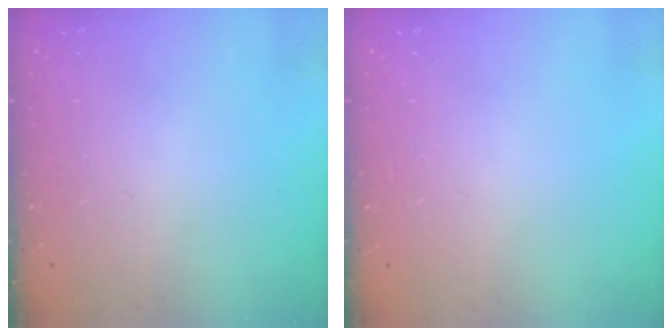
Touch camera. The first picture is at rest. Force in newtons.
{"total": 0.0}